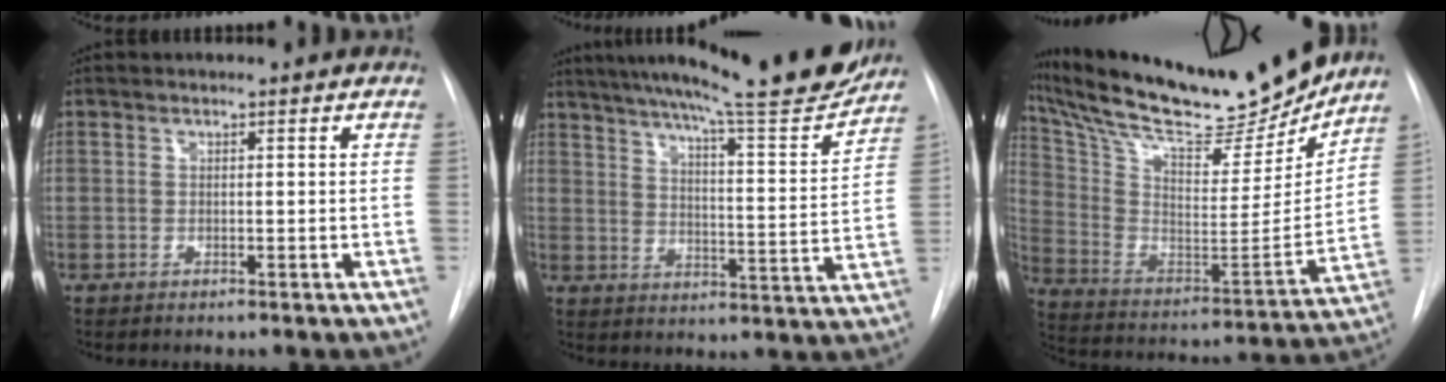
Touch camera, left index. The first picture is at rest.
{"total": 20.1, "force": [18.0, 0.7, 9.0], "torque": [-0.138, -0.048, 0.240]}
{"total": 25.8, "force": [22.8, 5.0, 11.1], "torque": [-0.208, -0.035, 0.354]}